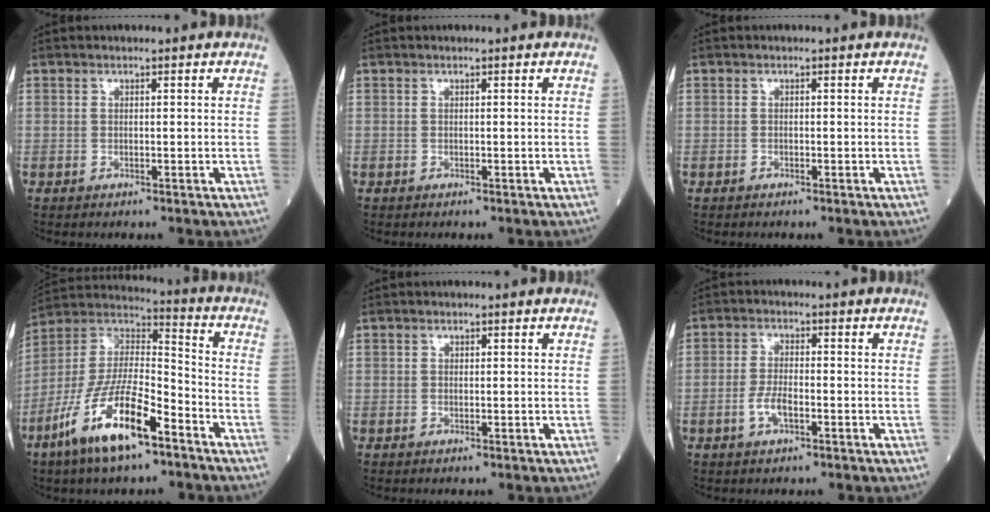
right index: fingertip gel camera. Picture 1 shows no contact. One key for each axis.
{"total": 0.0}
{"total": 0.0}
{"total": 16.3, "fx": -9.0, "fy": 4.1, "fz": 13.0, "tx": -0.261, "ty": -0.011, "tz": -0.167}
{"total": 0.0}
{"total": 3.8, "fx": -1.5, "fy": 1.2, "fz": 3.3, "tx": -0.067, "ty": 0.002, "tz": -0.030}